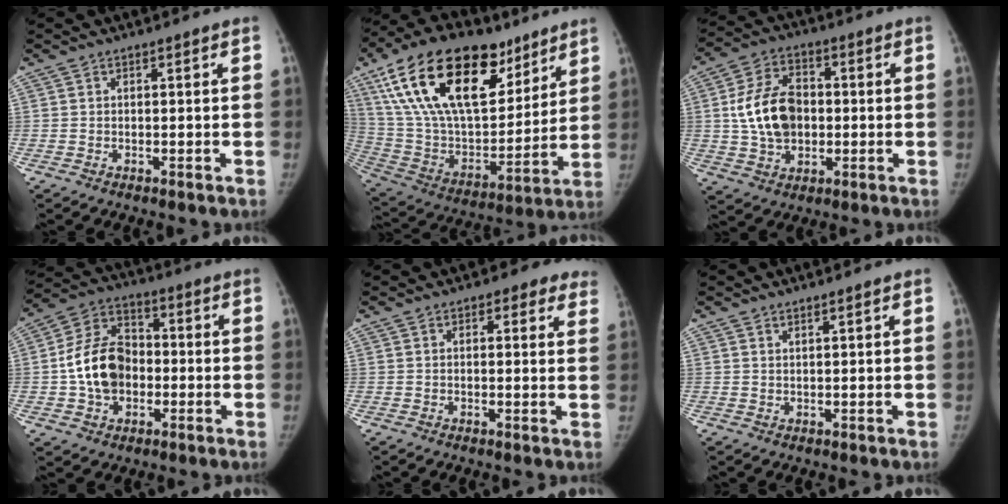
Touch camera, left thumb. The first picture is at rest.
{"total": 31.6, "force": [16.7, 16.5, 21.1], "torque": [-0.359, -0.013, 0.295]}
{"total": 13.0, "force": [0.3, 9.4, 9.1], "torque": [-0.139, 0.014, 0.008]}
{"total": 13.4, "force": [-1.5, 10.0, 8.7], "torque": [-0.131, 0.031, -0.030]}
{"total": 6.7, "force": [5.1, 3.4, 2.8], "torque": [0.017, -0.013, 0.042]}
{"total": 1.0, "force": [0.9, 0.0, 0.4], "torque": [-0.004, -0.008, 0.017]}